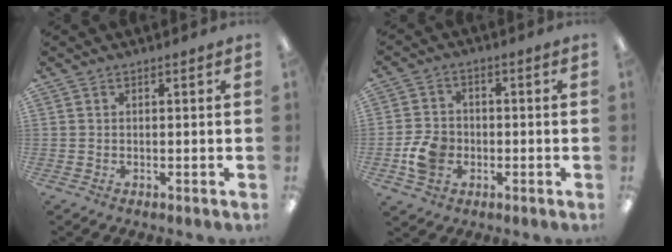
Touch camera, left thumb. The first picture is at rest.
{"total": 7.6, "force": [-2.2, 6.0, 4.1], "torque": [-0.084, 0.010, -0.040]}